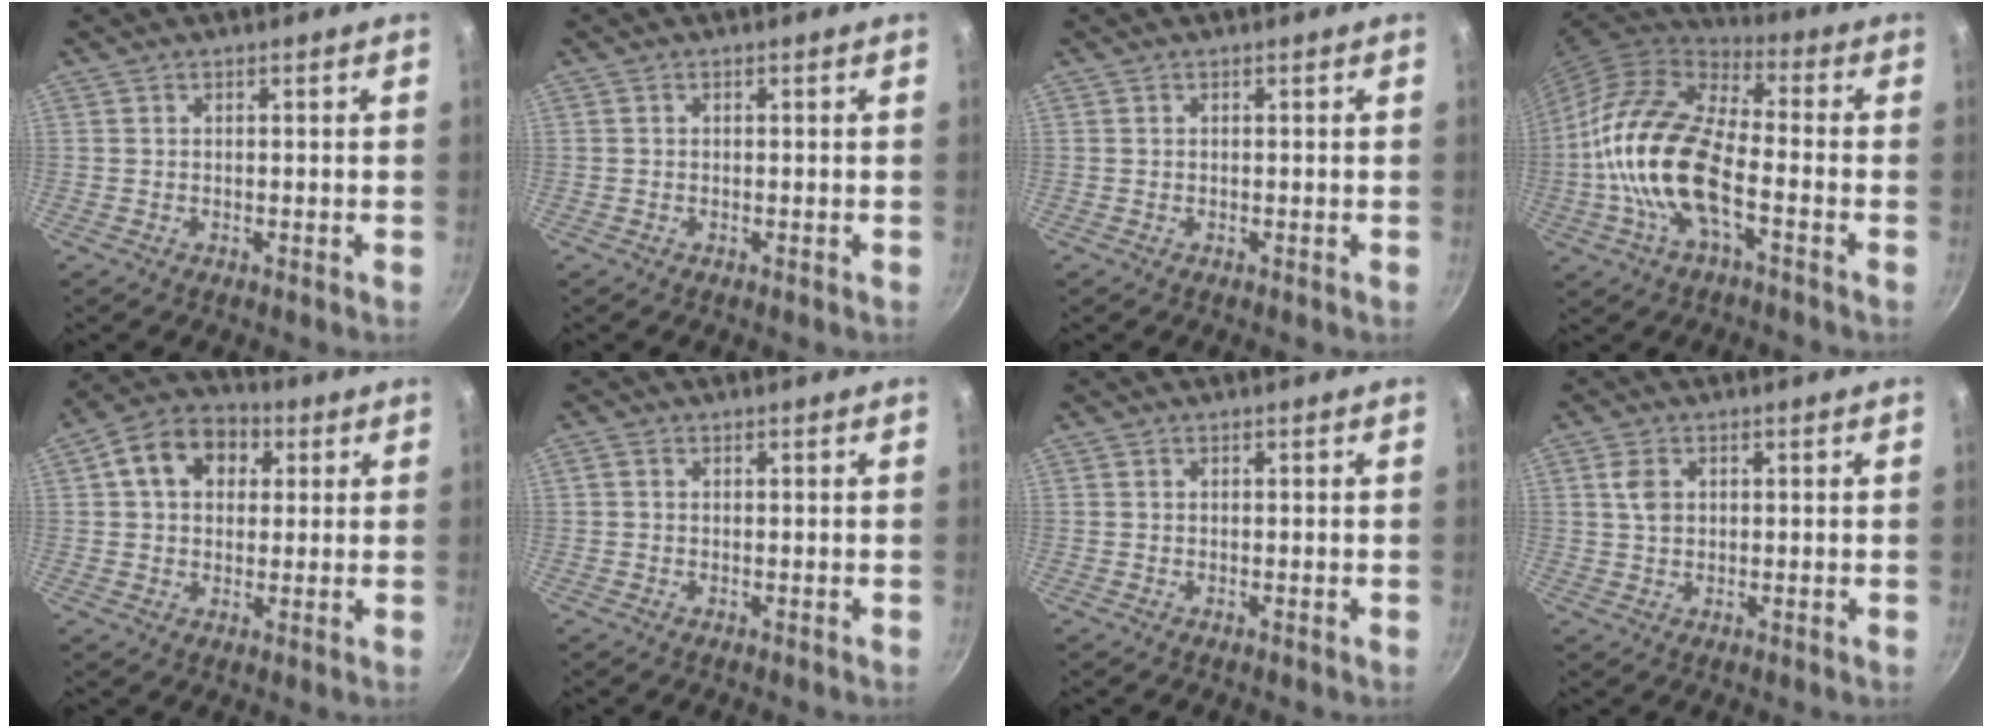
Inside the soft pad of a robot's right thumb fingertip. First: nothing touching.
{"total": 0.0}
{"total": 0.0}
{"total": 19.0, "force": [-4.5, 8.8, 16.2], "torque": [-0.305, 0.033, -0.099]}
{"total": 11.4, "force": [3.3, 8.6, 6.8], "torque": [-0.088, 0.018, 0.035]}
{"total": 0.9, "force": [0.1, 0.7, 0.5], "torque": [-0.009, 0.005, 0.001]}
{"total": 0.0}
{"total": 3.5, "force": [0.9, 2.4, 2.4], "torque": [-0.043, 0.002, 0.015]}